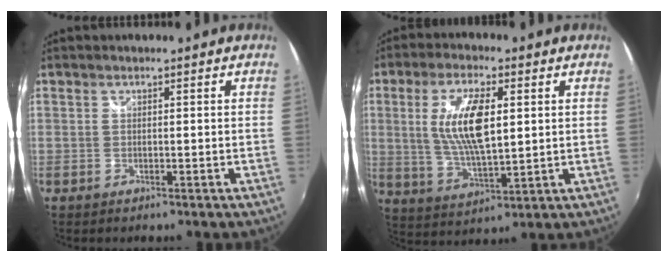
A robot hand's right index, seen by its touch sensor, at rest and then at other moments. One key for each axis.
{"total": 12.0, "fx": 2.3, "fy": 4.1, "fz": 11.1, "tx": -0.214, "ty": -0.003, "tz": 0.050}